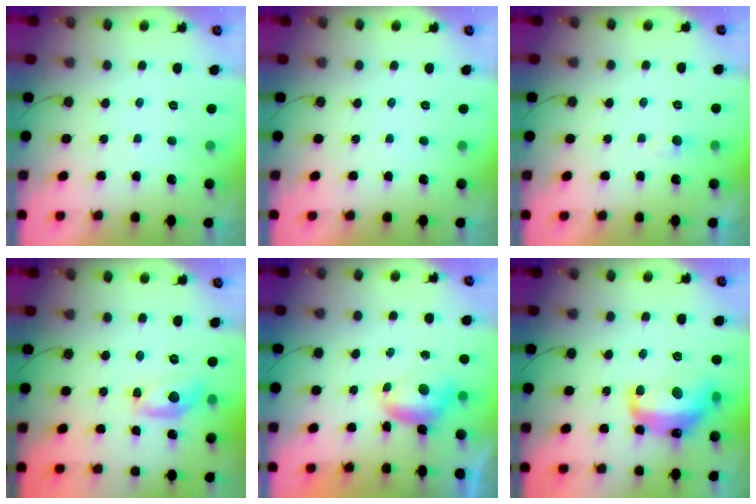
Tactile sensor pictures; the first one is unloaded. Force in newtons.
{"total": 0.0}
{"total": 2.7, "press": 2.7, "slide": 0.3}
{"total": 11.1, "press": 11.1, "slide": 0.5}
{"total": 6.1, "press": 6.0, "slide": 0.9}
{"total": 15.6, "press": 15.6, "slide": 0.9}